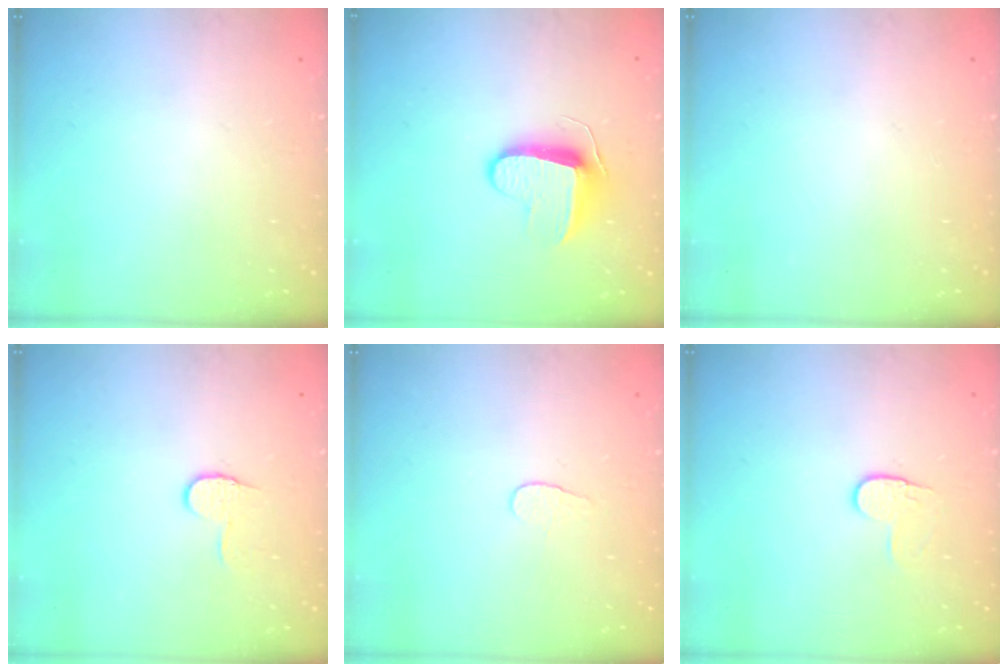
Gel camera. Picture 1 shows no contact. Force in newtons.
{"total": 8.8, "press": 8.7, "slide": 0.5}
{"total": 0.0}
{"total": 6.3, "press": 6.3, "slide": 0.4}
{"total": 3.8, "press": 3.8, "slide": 0.4}
{"total": 5.3, "press": 5.3, "slide": 0.5}